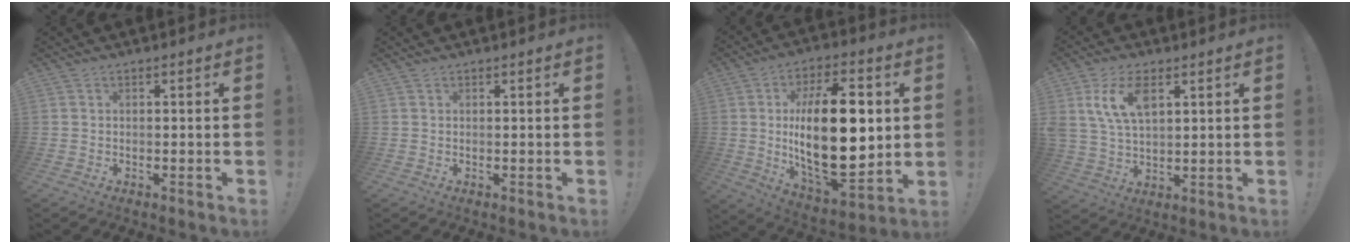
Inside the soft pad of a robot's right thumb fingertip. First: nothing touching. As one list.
[{"total": 0.0}, {"total": 28.5, "force": [2.4, 13.3, 25.0], "torque": [-0.448, -0.019, 0.042]}, {"total": 11.0, "force": [4.7, 6.3, 7.7], "torque": [-0.144, -0.007, 0.085]}]